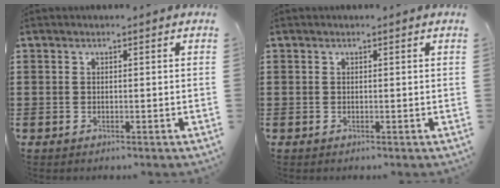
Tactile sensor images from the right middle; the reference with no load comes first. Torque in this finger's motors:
{"motor_torque": [0.37, -0.61, -0.01, 0.01]}